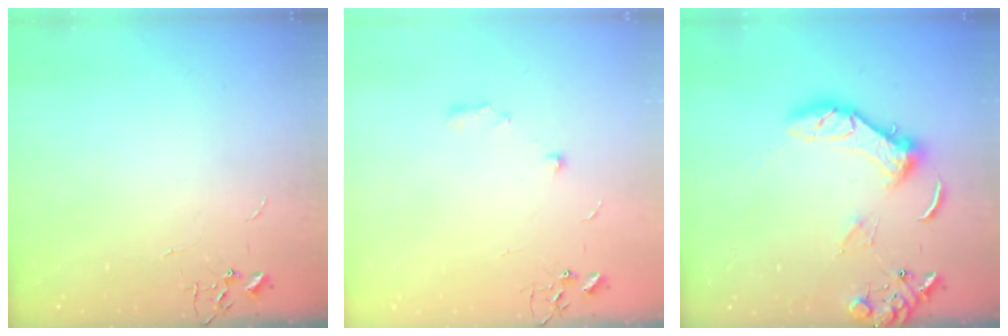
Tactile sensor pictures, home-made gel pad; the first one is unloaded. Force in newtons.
{"total": 6.9, "press": 6.9, "slide": 0.7}
{"total": 13.0, "press": 12.9, "slide": 1.1}